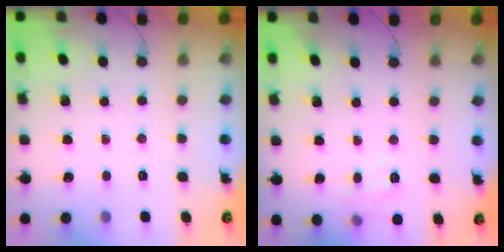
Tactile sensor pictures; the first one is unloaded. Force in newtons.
{"total": 7.8, "press": 7.8, "slide": 0.9}